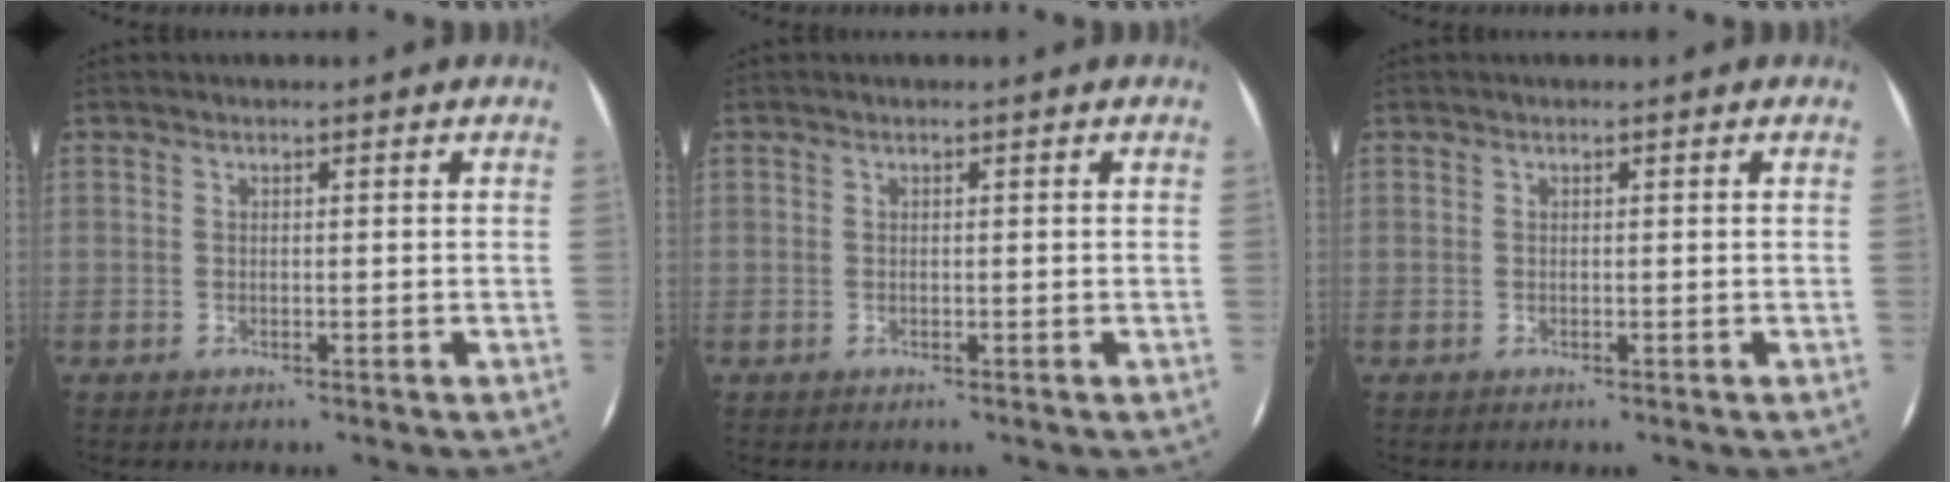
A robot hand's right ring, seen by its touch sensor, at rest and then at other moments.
{"total": 0.0}
{"total": 0.0}